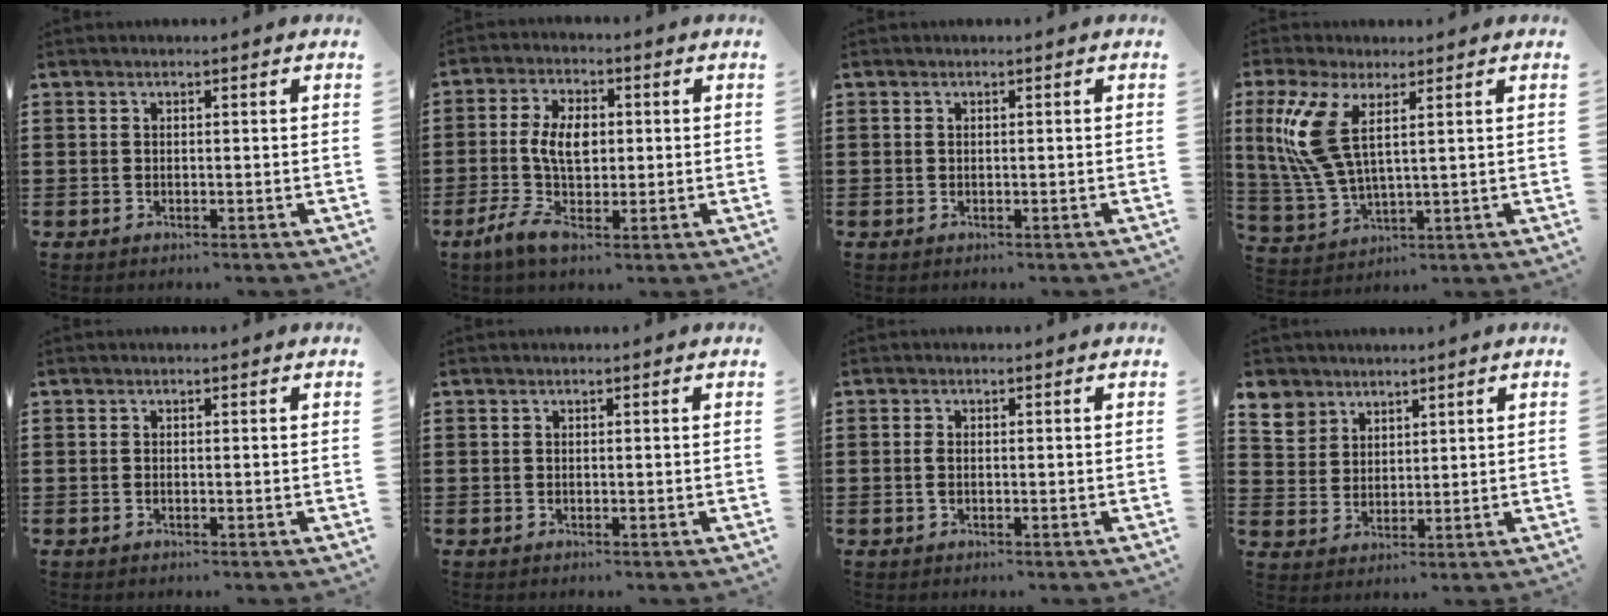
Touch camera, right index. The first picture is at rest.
{"total": 8.0, "force": [0.1, 4.5, 6.6], "torque": [-0.154, 0.004, -0.006]}
{"total": 0.0}
{"total": 8.8, "force": [3.2, 3.4, 7.5], "torque": [-0.190, -0.005, 0.050]}
{"total": 0.0}
{"total": 0.0}
{"total": 1.3, "force": [-0.2, 0.6, 1.1], "torque": [-0.023, 0.002, -0.005]}
{"total": 5.5, "force": [3.8, 3.9, 0.3], "torque": [-0.033, 0.006, 0.074]}